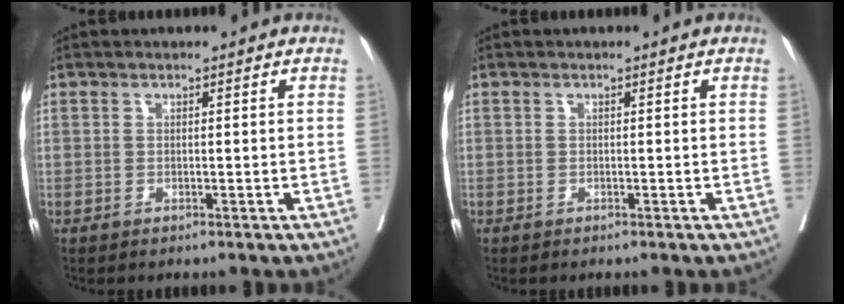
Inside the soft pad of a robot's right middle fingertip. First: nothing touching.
{"total": 0.0}